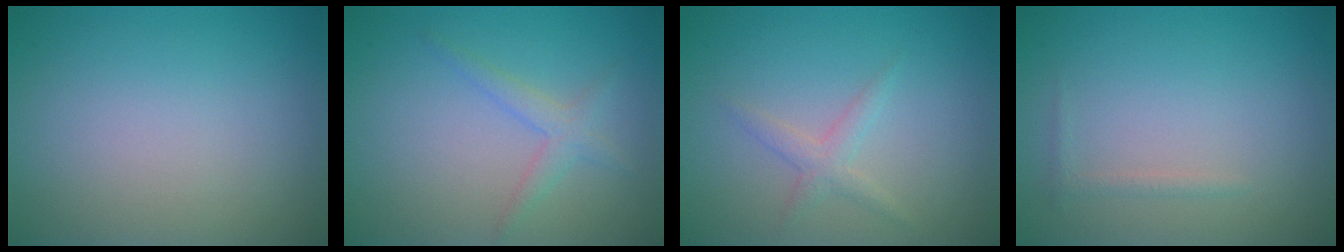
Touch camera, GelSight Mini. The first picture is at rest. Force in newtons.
{"total": 1.8, "press": 1.8, "slide": 0.1}
{"total": 1.6, "press": 1.6, "slide": 0.0}
{"total": 0.7, "press": 0.7, "slide": 0.0}